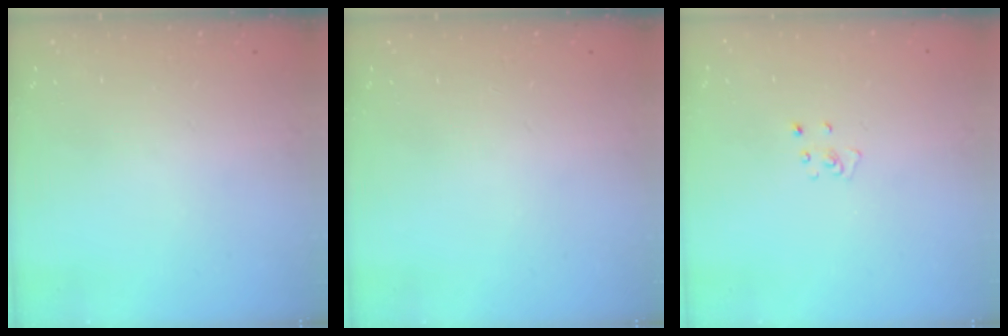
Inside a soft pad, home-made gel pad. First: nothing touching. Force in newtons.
{"total": 0.0}
{"total": 3.2, "press": 3.2, "slide": 0.4}